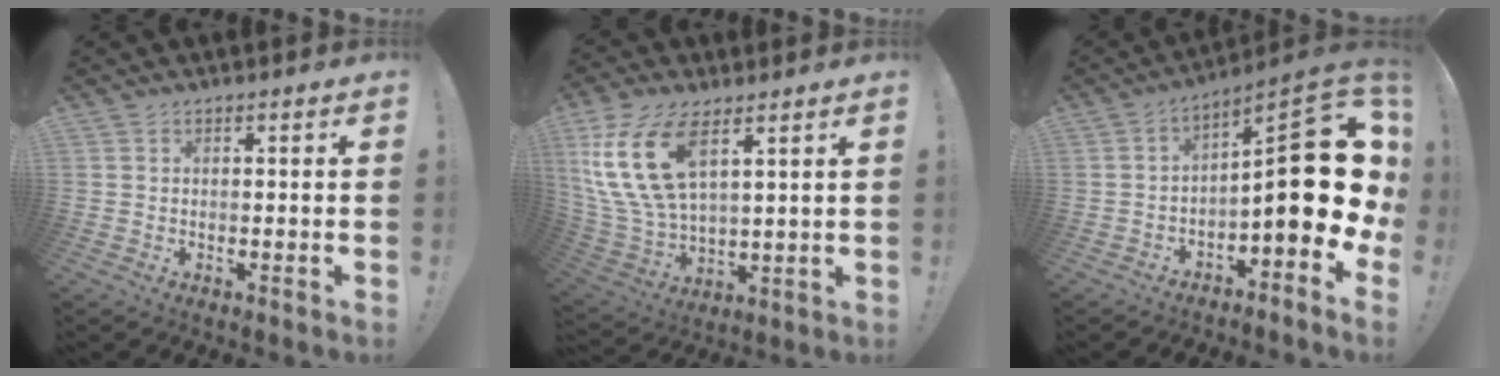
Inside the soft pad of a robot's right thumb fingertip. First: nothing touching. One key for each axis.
{"total": 18.3, "fx": 8.5, "fy": 9.3, "fz": 13.3, "tx": -0.281, "ty": -0.035, "tz": 0.153}
{"total": 19.7, "fx": -0.3, "fy": 6.7, "fz": 18.5, "tx": -0.257, "ty": 0.000, "tz": -0.002}